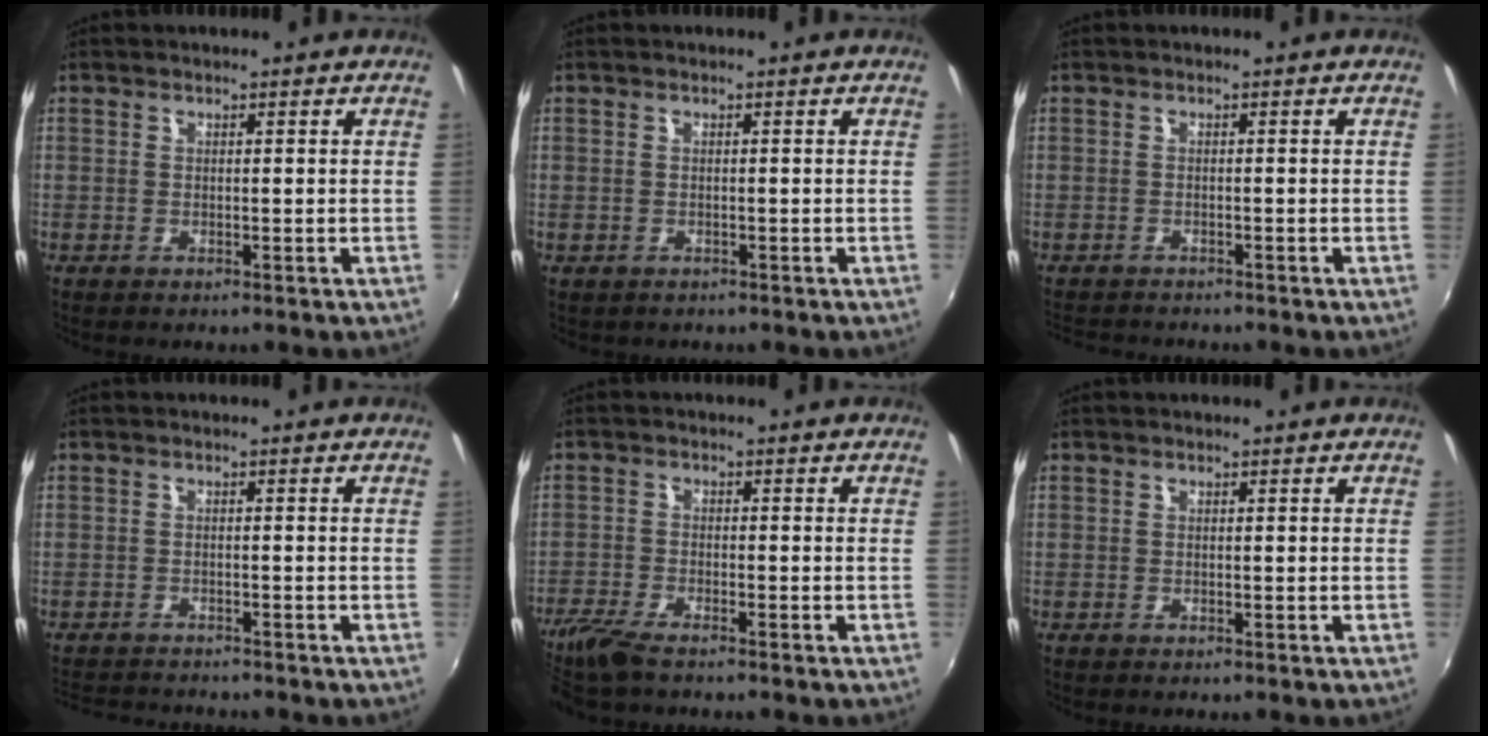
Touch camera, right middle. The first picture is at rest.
{"total": 1.0, "force": [-0.4, 0.9, 0.0], "torque": [-0.001, -0.004, -0.004]}
{"total": 3.9, "force": [-3.7, 0.7, 0.9], "torque": [-0.029, -0.021, -0.063]}
{"total": 6.4, "force": [-6.1, 1.1, 1.6], "torque": [-0.048, -0.014, -0.099]}
{"total": 6.9, "force": [-5.7, 1.1, 3.6], "torque": [-0.099, -0.026, -0.112]}
{"total": 0.0}